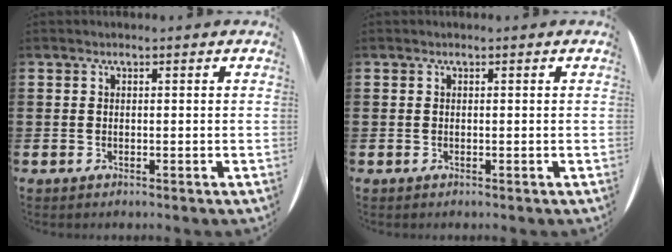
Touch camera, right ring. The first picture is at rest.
{"total": 0.0}